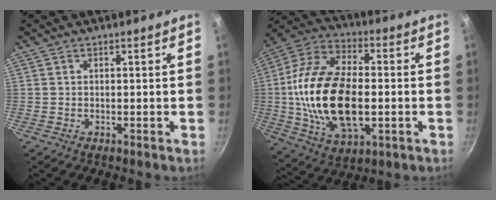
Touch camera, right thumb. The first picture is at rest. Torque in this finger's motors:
{"motor_torque": [-0.56, 1.96, 2.30, -0.45, 0.69]}